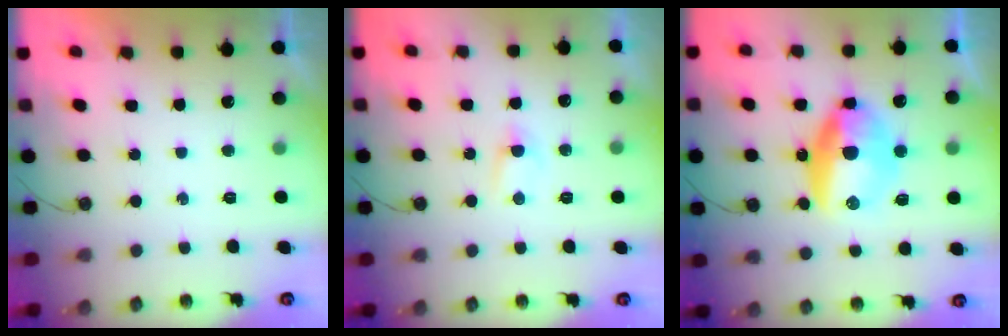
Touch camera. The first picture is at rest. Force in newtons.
{"total": 3.0, "press": 2.9, "slide": 0.3}
{"total": 12.3, "press": 12.3, "slide": 0.4}